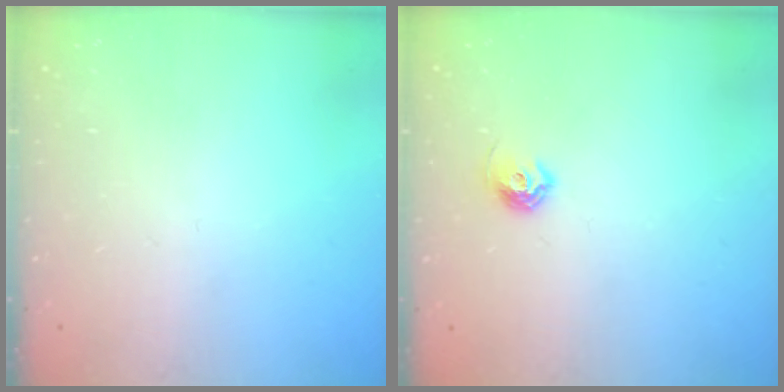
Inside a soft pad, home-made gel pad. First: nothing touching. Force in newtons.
{"total": 6.1, "press": 6.0, "slide": 1.1}